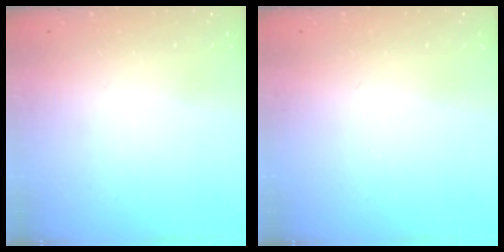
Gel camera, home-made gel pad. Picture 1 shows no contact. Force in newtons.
{"total": 2.2, "press": 2.1, "slide": 0.4}